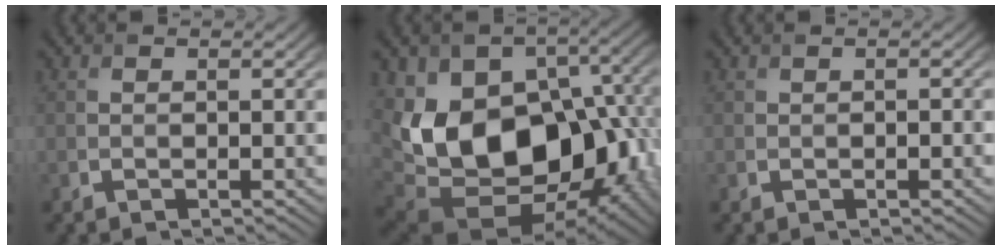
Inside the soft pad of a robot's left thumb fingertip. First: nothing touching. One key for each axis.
{"total": 19.3, "fx": -1.3, "fy": 13.7, "fz": 13.4, "tx": -0.233, "ty": -0.039, "tz": 0.022}
{"total": 0.0}